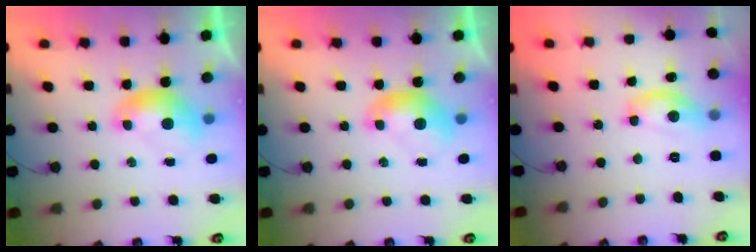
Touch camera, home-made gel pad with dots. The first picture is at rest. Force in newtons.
{"total": 0.0}
{"total": 7.2, "press": 7.2, "slide": 0.4}